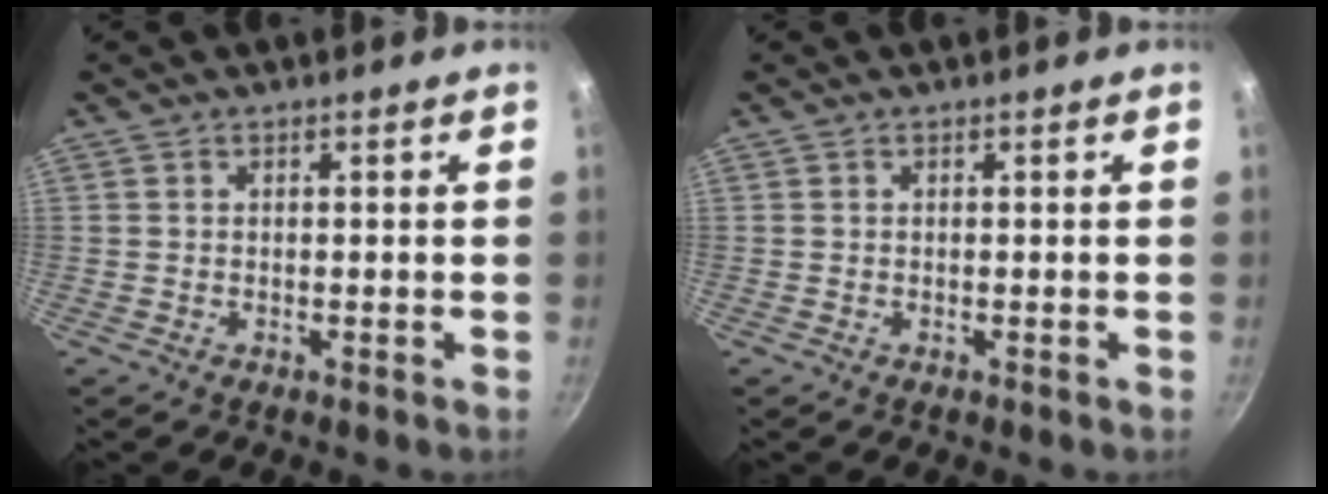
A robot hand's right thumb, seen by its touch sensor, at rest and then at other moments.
{"total": 0.0}